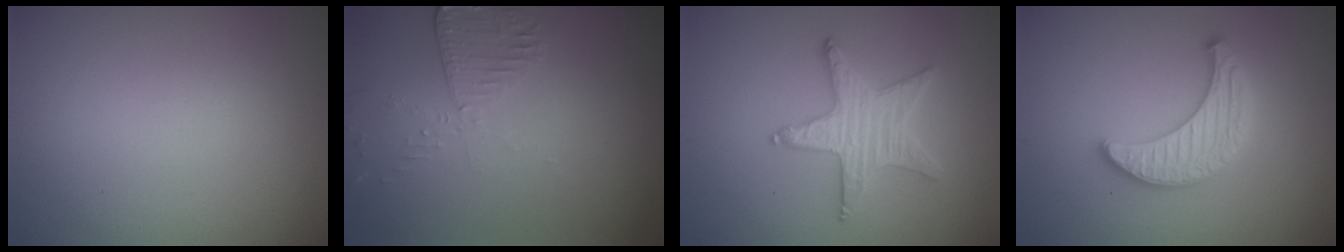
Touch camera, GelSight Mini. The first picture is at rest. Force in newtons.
{"total": 2.5, "press": 2.3, "slide": 1.0}
{"total": 3.3, "press": 3.3, "slide": 0.3}
{"total": 3.4, "press": 3.3, "slide": 0.4}